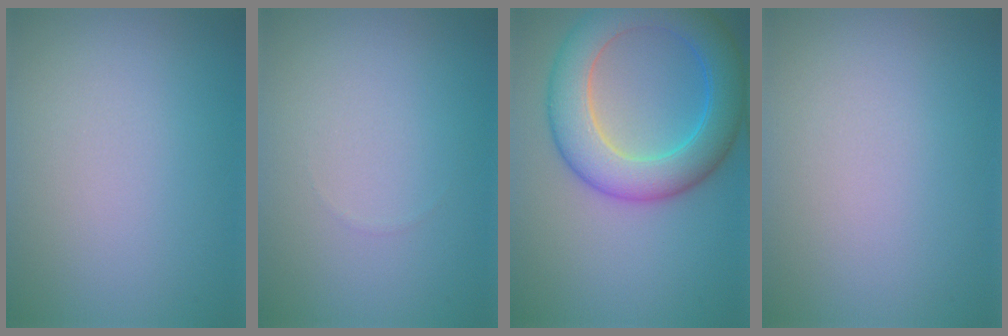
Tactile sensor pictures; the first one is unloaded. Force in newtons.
{"total": 0.0}
{"total": 8.1, "press": 8.1, "slide": 0.3}
{"total": 0.0}